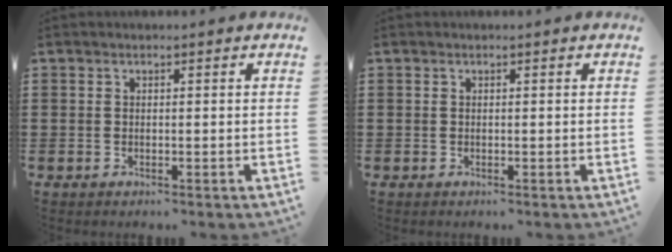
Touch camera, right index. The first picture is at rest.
{"total": 0.0}